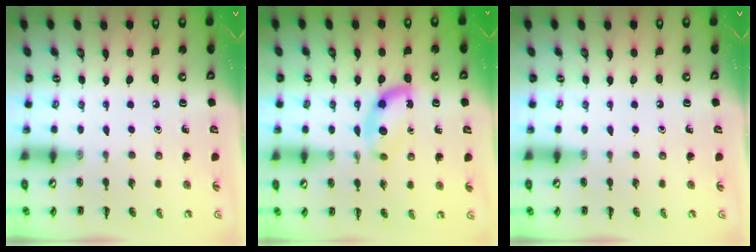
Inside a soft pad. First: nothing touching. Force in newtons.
{"total": 7.9, "press": 7.9, "slide": 0.5}
{"total": 0.0}